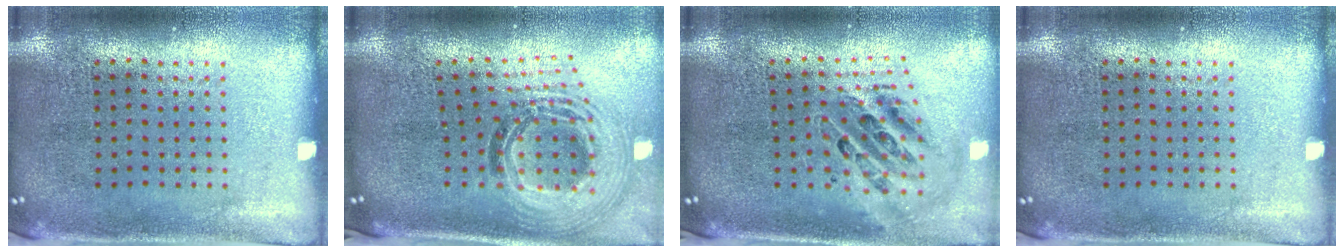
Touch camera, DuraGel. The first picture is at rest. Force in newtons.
{"total": 2.0, "press": 1.6, "slide": 1.2}
{"total": 1.4, "press": 1.2, "slide": 0.6}
{"total": 0.0}